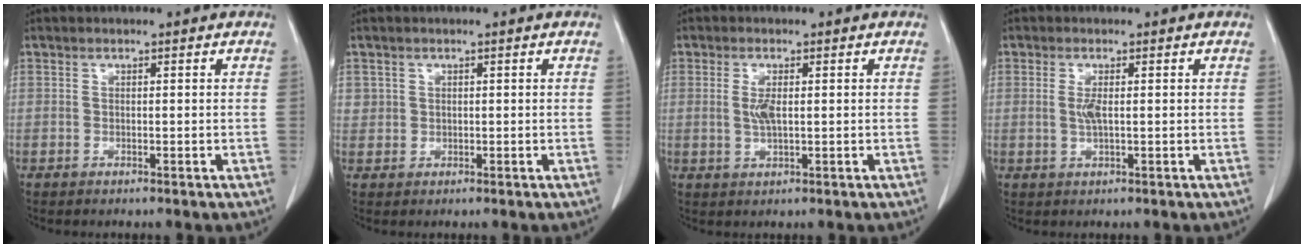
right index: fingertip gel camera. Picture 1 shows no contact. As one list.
[{"total": 1.6, "force": [0.6, 1.4, 0.1], "torque": [0.012, 0.002, 0.006]}, {"total": 2.9, "force": [0.3, 0.8, 2.8], "torque": [-0.060, -0.004, 0.008]}, {"total": 2.2, "force": [0.2, 0.4, 2.1], "torque": [-0.051, -0.003, 0.005]}]